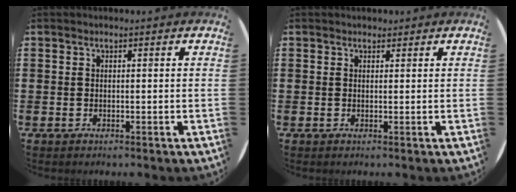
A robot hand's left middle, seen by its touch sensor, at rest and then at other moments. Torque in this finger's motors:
{"motor_torque": [0.04, -0.03, -0.02, 0.00]}